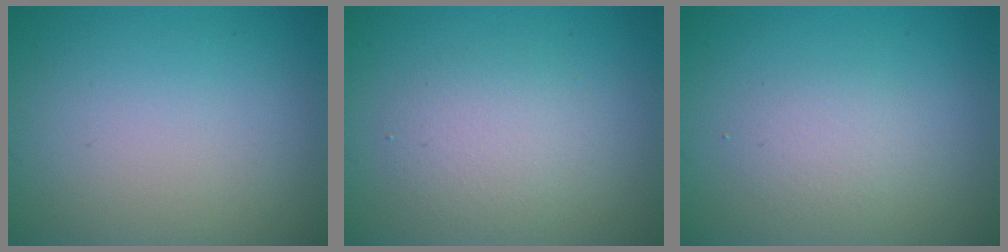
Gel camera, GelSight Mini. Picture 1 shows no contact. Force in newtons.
{"total": 2.9, "press": 2.9, "slide": 0.3}
{"total": 1.6, "press": 1.6, "slide": 0.1}